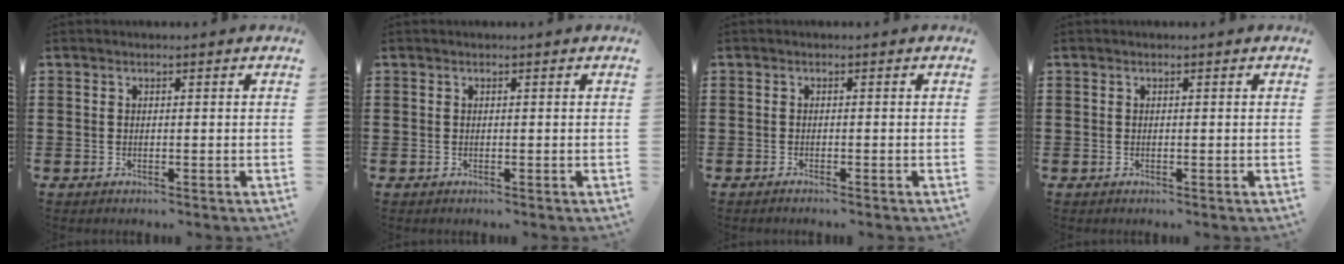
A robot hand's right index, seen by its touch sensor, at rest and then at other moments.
{"total": 0.0}
{"total": 0.8, "force": [-0.8, -0.2, 0.1], "torque": [-0.003, -0.004, -0.016]}
{"total": 0.0}